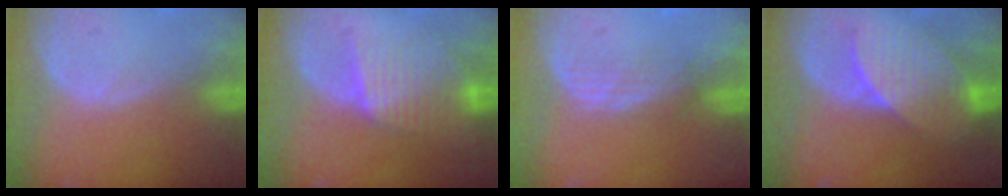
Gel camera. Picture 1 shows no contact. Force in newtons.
{"total": 6.5, "press": 6.4, "slide": 1.0}
{"total": 2.9, "press": 2.6, "slide": 1.2}
{"total": 7.2, "press": 7.1, "slide": 1.5}